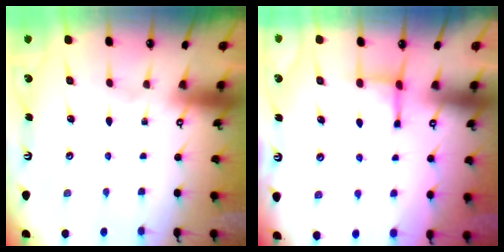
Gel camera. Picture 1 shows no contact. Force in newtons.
{"total": 3.1, "press": 3.0, "slide": 0.7}